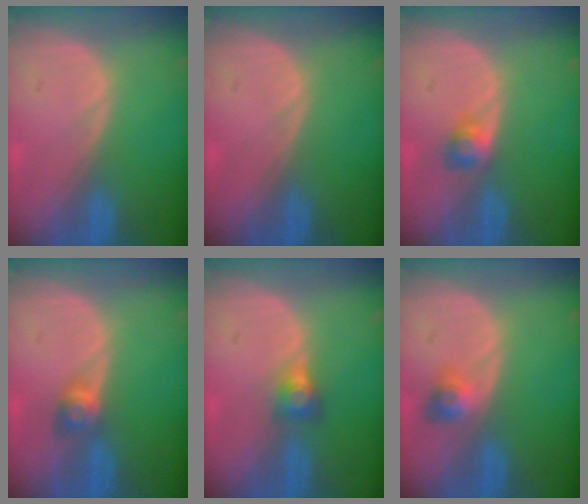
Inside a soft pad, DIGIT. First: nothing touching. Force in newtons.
{"total": 0.0}
{"total": 2.4, "press": 2.3, "slide": 0.9}
{"total": 2.9, "press": 2.5, "slide": 1.4}
{"total": 2.8, "press": 2.6, "slide": 1.0}
{"total": 3.0, "press": 2.7, "slide": 1.4}